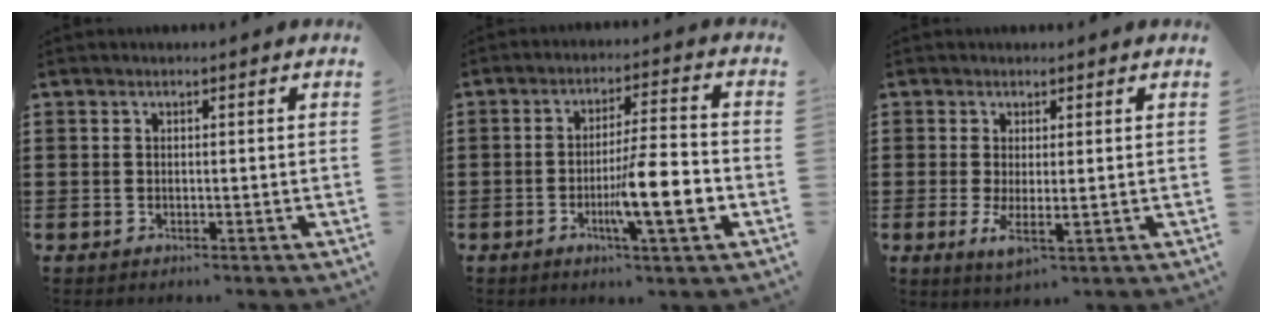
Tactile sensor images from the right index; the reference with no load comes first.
{"total": 10.4, "force": [-3.2, 1.2, 9.8], "torque": [-0.171, -0.005, -0.056]}
{"total": 3.2, "force": [-0.1, 0.8, 3.1], "torque": [-0.065, -0.007, -0.001]}